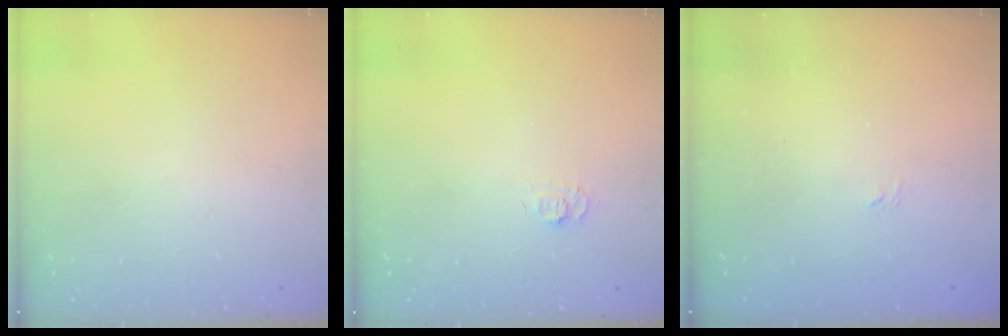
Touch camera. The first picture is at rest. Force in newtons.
{"total": 5.4, "press": 5.3, "slide": 0.7}
{"total": 1.5, "press": 1.1, "slide": 1.0}